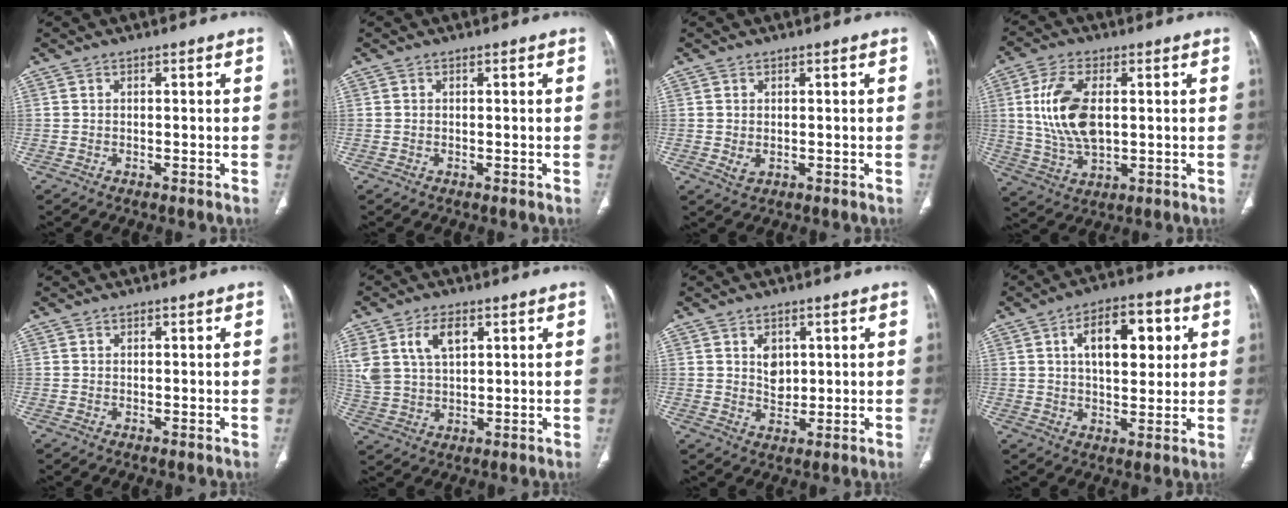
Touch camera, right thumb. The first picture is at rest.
{"total": 0.0}
{"total": 2.1, "force": [-0.1, 1.4, 1.6], "torque": [-0.032, -0.002, 0.005]}
{"total": 12.7, "force": [1.7, 6.7, 10.6], "torque": [-0.215, -0.005, 0.039]}
{"total": 0.0}
{"total": 10.5, "force": [4.4, 6.3, 7.2], "torque": [-0.146, -0.005, 0.094]}
{"total": 4.3, "force": [1.4, 3.2, 2.6], "torque": [-0.025, -0.011, 0.028]}
{"total": 13.1, "force": [3.8, 6.8, 10.5], "torque": [-0.128, 0.003, 0.058]}